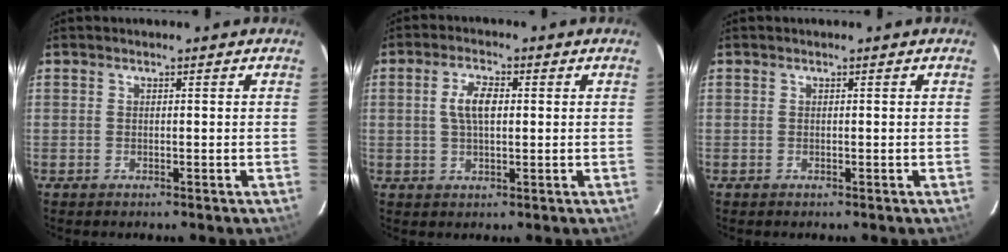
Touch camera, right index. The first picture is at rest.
{"total": 5.2, "force": [0.7, 2.3, 4.6], "torque": [-0.088, 0.009, 0.016]}
{"total": 0.0}